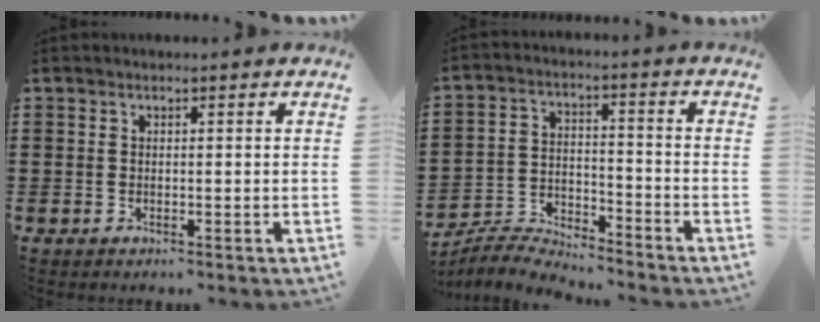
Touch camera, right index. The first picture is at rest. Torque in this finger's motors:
{"motor_torque": [0.00, 2.14, -0.61, -0.21]}